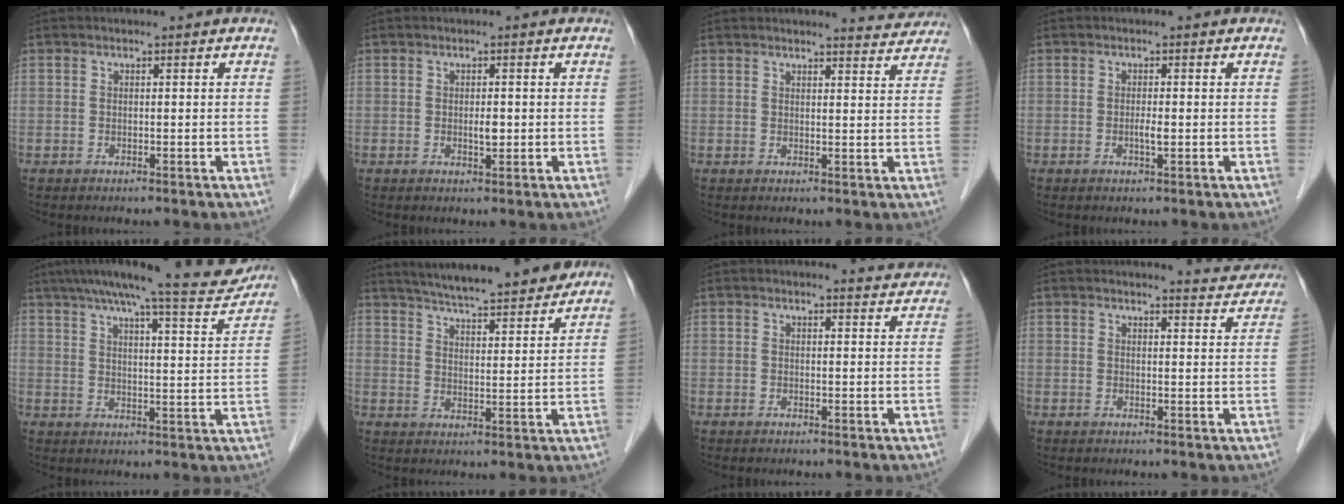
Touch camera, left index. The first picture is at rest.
{"total": 1.5, "force": [-0.2, 0.6, 1.3], "torque": [-0.024, -0.002, 0.000]}
{"total": 4.4, "force": [4.3, 0.3, 0.3], "torque": [-0.007, -0.013, 0.038]}
{"total": 1.3, "force": [-0.3, 0.1, 1.3], "torque": [-0.025, -0.002, -0.004]}
{"total": 14.5, "force": [12.8, 1.1, 6.6], "torque": [-0.099, -0.001, 0.171]}
{"total": 17.0, "force": [15.1, 1.7, 7.5], "torque": [-0.115, 0.010, 0.220]}
{"total": 2.9, "force": [2.9, 0.2, 0.2], "torque": [-0.007, -0.007, 0.024]}
{"total": 4.9, "force": [4.9, 0.3, 0.3], "torque": [-0.008, -0.013, 0.045]}